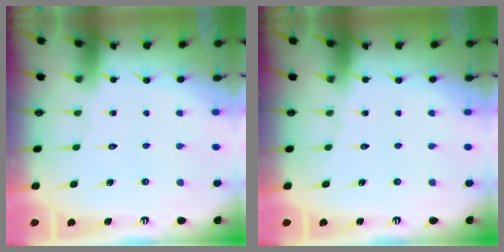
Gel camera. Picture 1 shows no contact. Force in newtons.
{"total": 0.0}